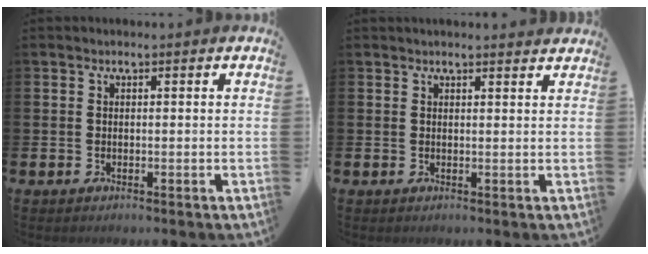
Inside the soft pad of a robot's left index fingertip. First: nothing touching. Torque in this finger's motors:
{"motor_torque": [0.55, -1.58, 0.02, 0.01]}